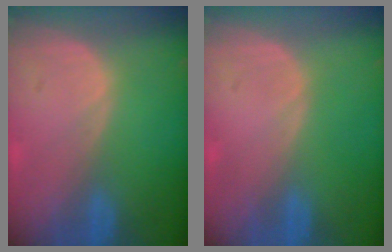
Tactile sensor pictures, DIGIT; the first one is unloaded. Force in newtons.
{"total": 0.0}